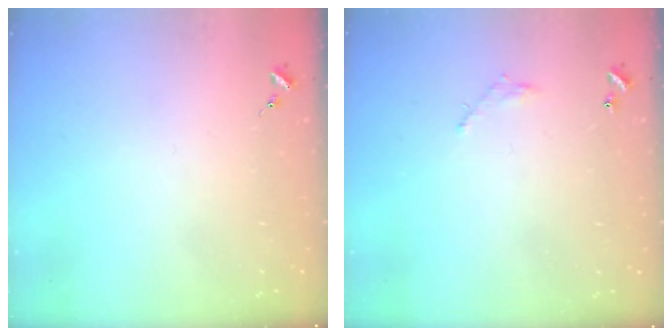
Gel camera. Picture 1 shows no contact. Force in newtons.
{"total": 4.3, "press": 4.3, "slide": 0.2}